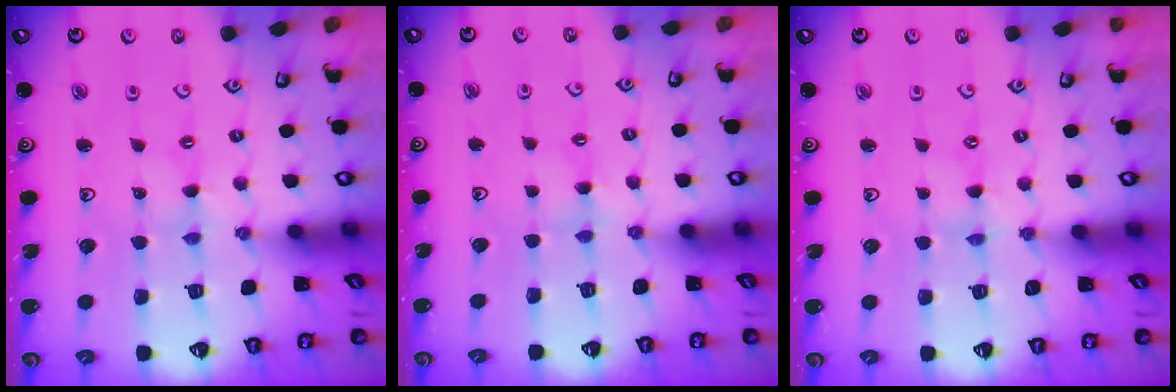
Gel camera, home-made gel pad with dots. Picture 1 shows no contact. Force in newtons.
{"total": 2.4, "press": 2.4, "slide": 0.5}
{"total": 0.0}